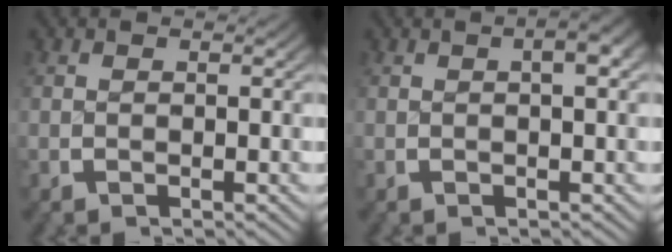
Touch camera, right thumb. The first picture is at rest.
{"total": 2.5, "force": [0.8, 1.0, 2.2], "torque": [-0.022, 0.011, 0.008]}